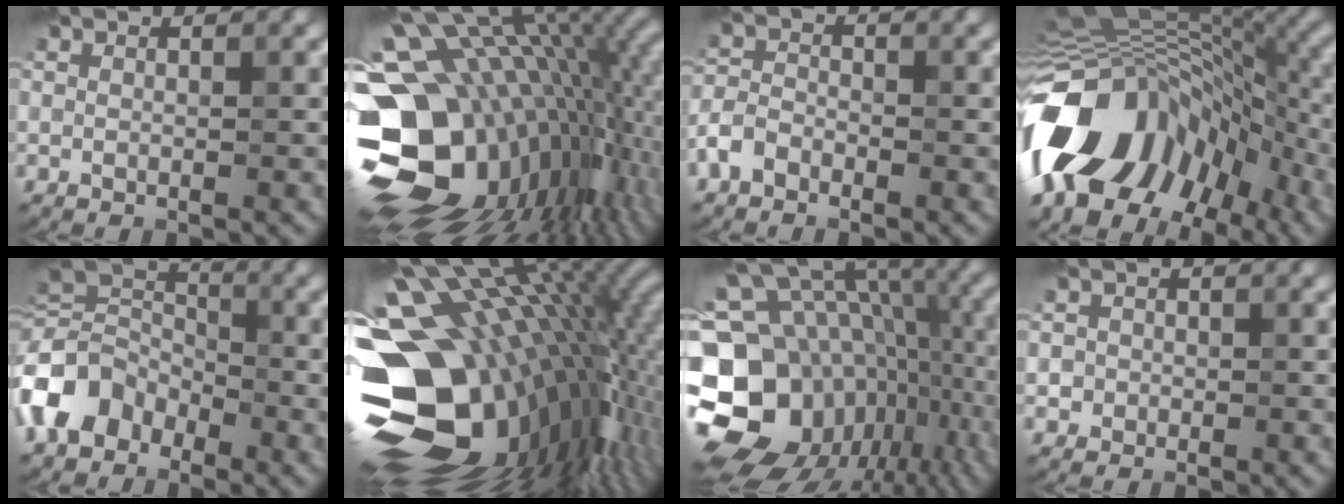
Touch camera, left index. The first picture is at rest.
{"total": 21.0, "force": [-1.6, 14.7, 15.0], "torque": [-0.266, 0.000, -0.021]}
{"total": 2.4, "force": [-1.6, 1.5, 0.9], "torque": [-0.018, 0.006, -0.043]}
{"total": 18.0, "force": [-4.9, 12.3, 12.2], "torque": [-0.220, -0.002, -0.076]}
{"total": 6.4, "force": [-2.9, 5.0, 2.9], "torque": [-0.053, 0.008, -0.077]}
{"total": 20.5, "force": [-3.8, 14.0, 14.5], "torque": [-0.230, 0.018, -0.061]}
{"total": 21.4, "force": [-5.3, 17.1, 11.7], "torque": [-0.217, -0.011, -0.092]}
{"total": 1.2, "force": [0.0, 1.2, 0.1], "torque": [0.013, -0.002, -0.004]}